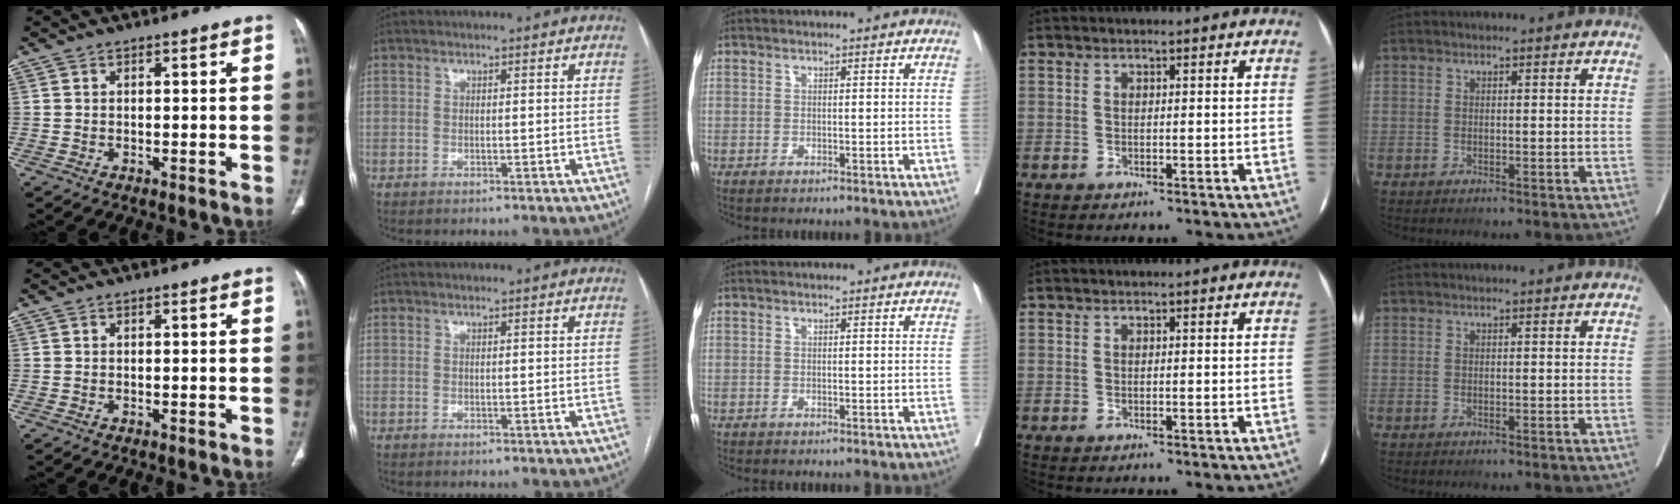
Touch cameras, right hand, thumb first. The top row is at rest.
{}